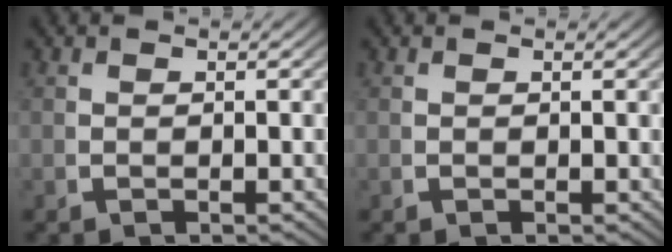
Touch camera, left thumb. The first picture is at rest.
{"total": 0.0}